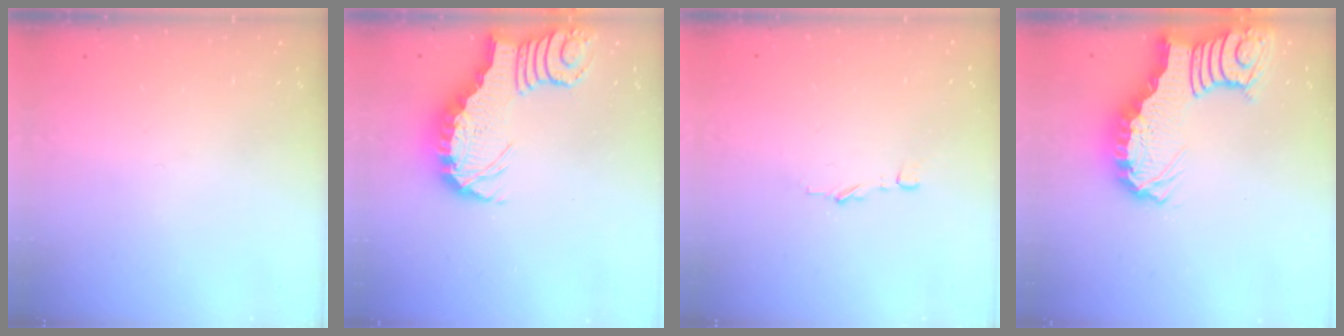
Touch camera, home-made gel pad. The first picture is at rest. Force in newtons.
{"total": 3.2, "press": 3.2, "slide": 0.5}
{"total": 3.2, "press": 3.2, "slide": 0.3}
{"total": 6.3, "press": 6.3, "slide": 0.9}